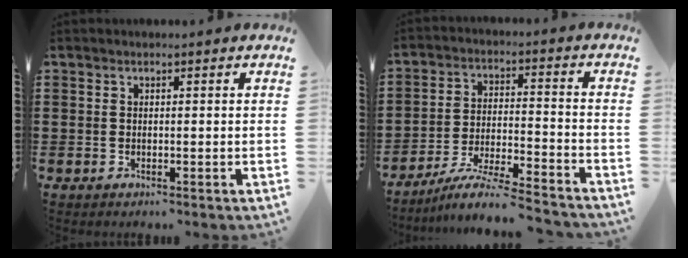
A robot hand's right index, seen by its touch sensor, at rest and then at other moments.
{"total": 7.4, "force": [-6.7, -0.1, 2.9], "torque": [-0.061, -0.007, -0.134]}